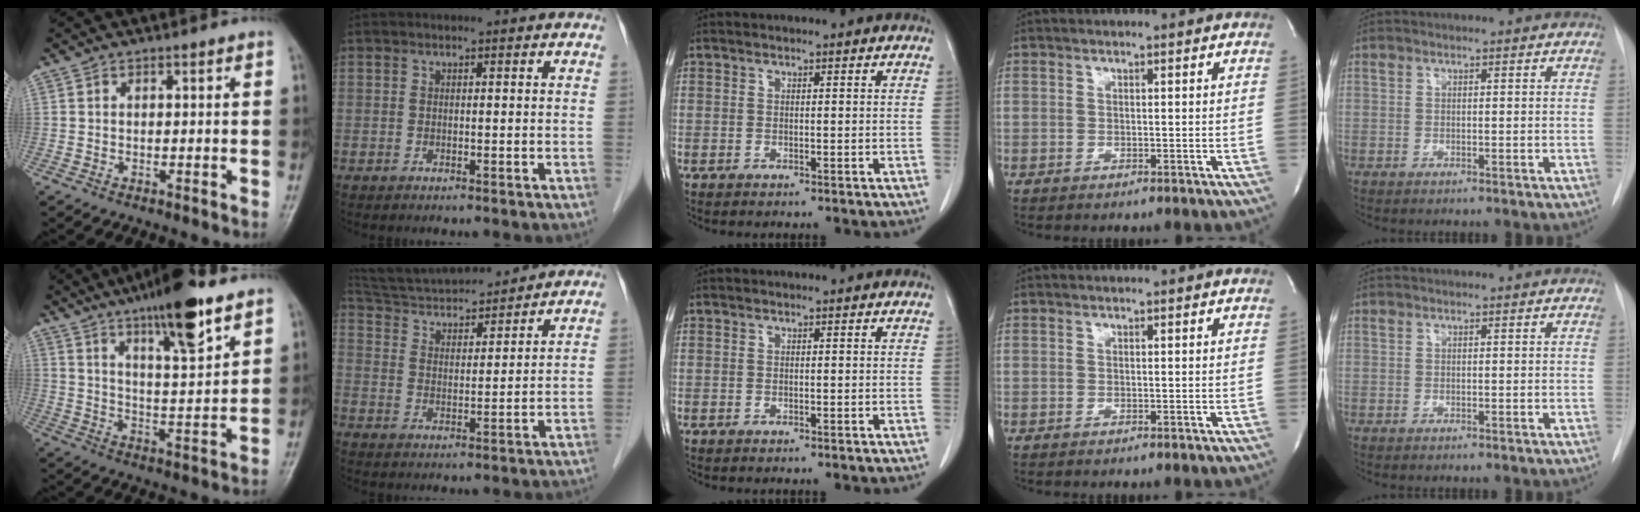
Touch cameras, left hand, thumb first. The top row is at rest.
{"thumb": {"total": 15.0, "force": [9.8, 3.1, 11.0], "torque": [-0.163, -0.049, 0.162]}, "index": {"total": 15.6, "force": [14.5, 2.7, 5.1], "torque": [-0.090, 0.025, 0.242]}}